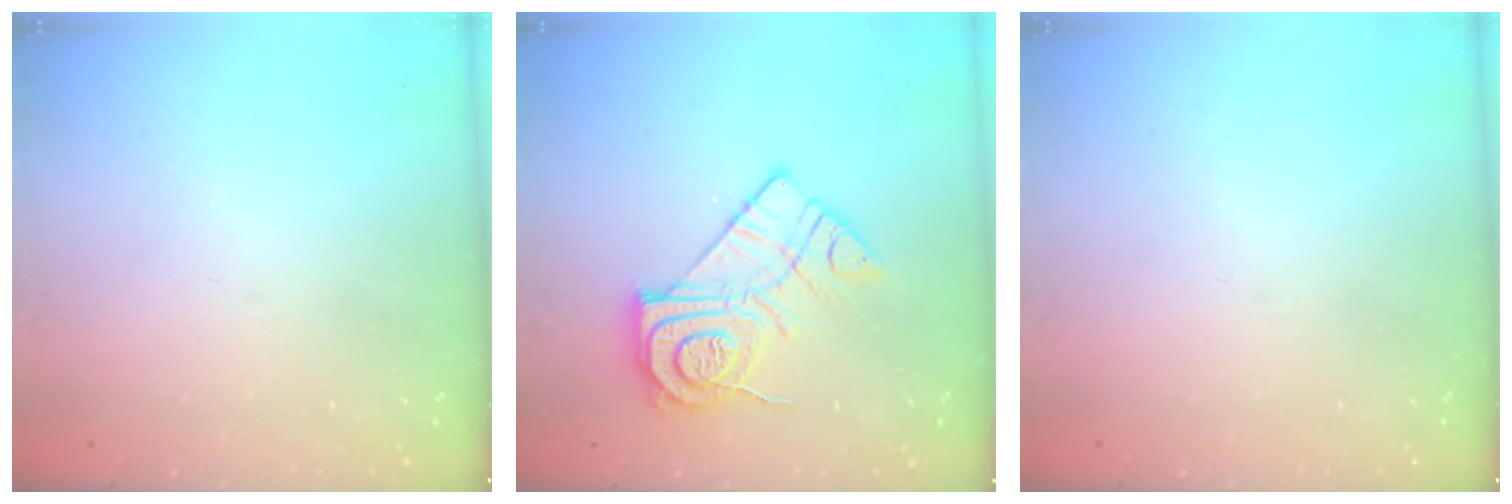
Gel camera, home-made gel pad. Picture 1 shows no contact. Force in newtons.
{"total": 14.1, "press": 14.1, "slide": 0.3}
{"total": 0.0}